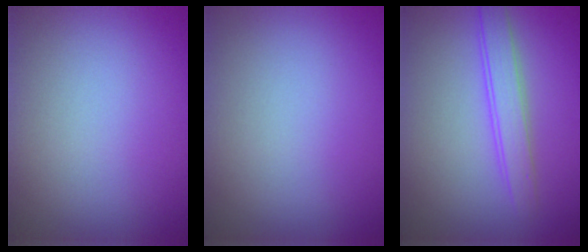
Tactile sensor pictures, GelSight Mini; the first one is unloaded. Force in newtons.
{"total": 0.0}
{"total": 2.7, "press": 2.7, "slide": 0.1}